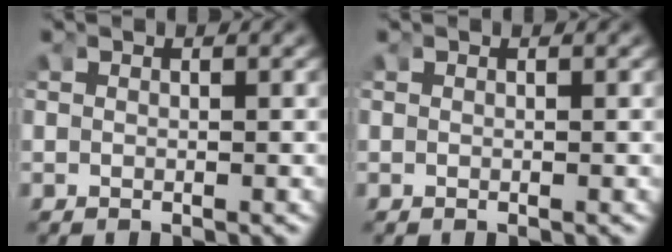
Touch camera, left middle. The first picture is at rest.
{"total": 0.0}